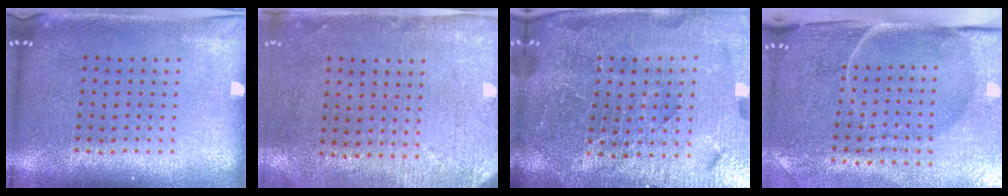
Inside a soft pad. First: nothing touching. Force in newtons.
{"total": 2.9, "press": 2.4, "slide": 1.7}
{"total": 6.2, "press": 5.5, "slide": 3.0}
{"total": 4.9, "press": 4.0, "slide": 3.0}